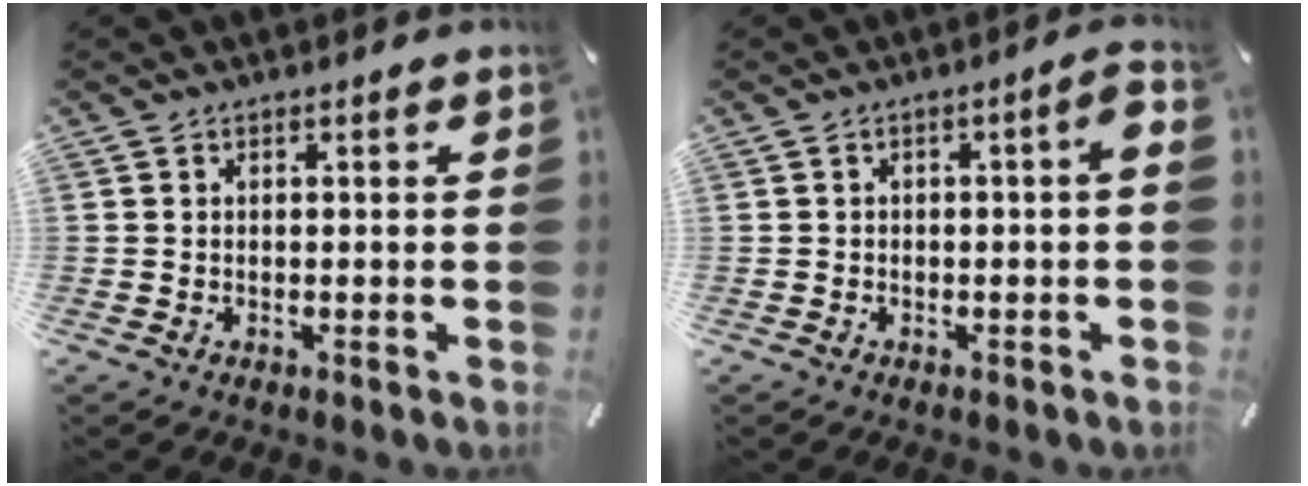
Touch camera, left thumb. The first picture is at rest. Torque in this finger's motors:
{"motor_torque": [0.02, -0.24, 0.29, 0.27, 0.02]}